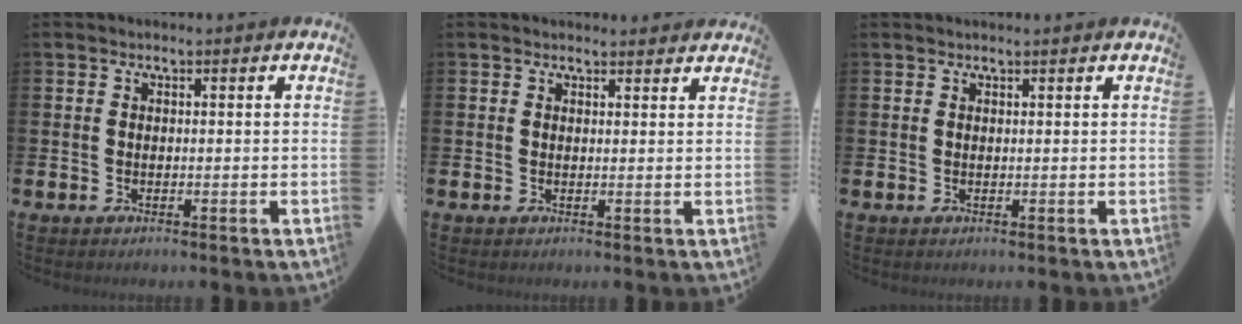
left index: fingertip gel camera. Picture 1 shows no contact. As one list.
[{"total": 1.5, "force": [1.5, 0.3, 0.0], "torque": [0.013, -0.007, 0.024]}, {"total": 0.6, "force": [0.6, -0.1, 0.1], "torque": [-0.001, -0.002, 0.011]}]